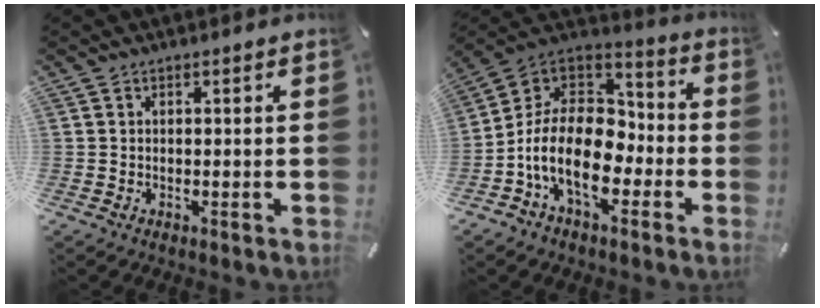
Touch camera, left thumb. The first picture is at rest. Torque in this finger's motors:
{"motor_torque": [0.66, 1.93, 1.57, 1.20, 0.27]}